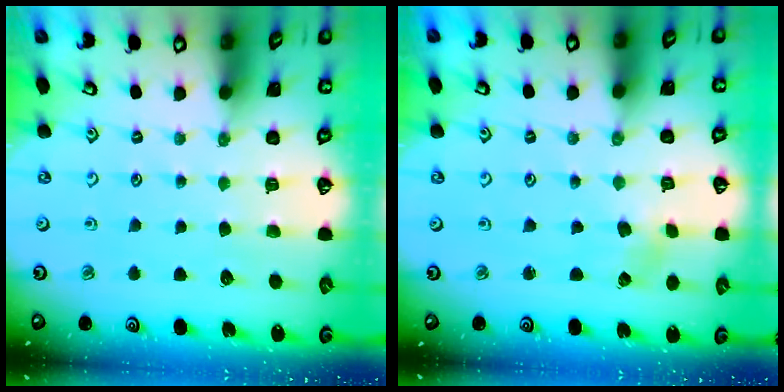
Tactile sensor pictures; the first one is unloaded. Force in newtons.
{"total": 3.6, "press": 3.5, "slide": 0.7}